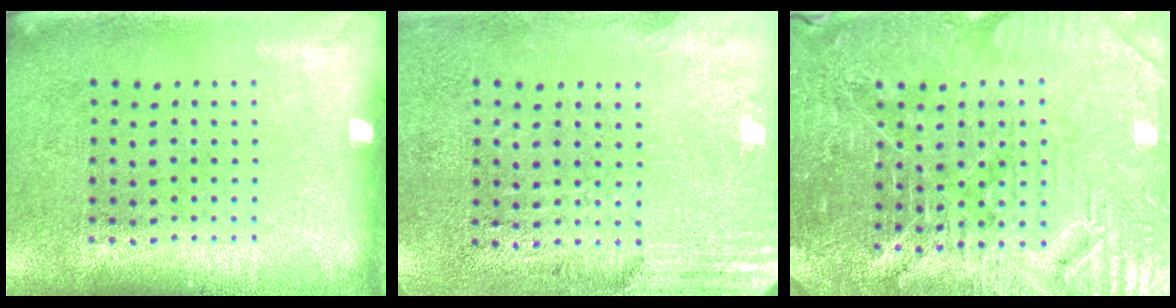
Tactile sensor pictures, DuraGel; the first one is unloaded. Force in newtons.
{"total": 2.8, "press": 2.4, "slide": 1.4}
{"total": 4.4, "press": 4.2, "slide": 1.3}